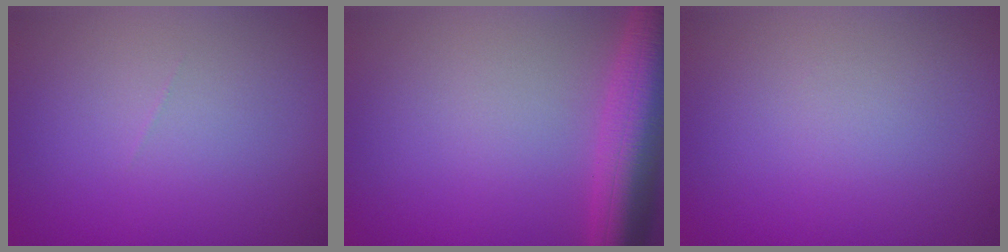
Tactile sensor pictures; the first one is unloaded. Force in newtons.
{"total": 7.6, "press": 7.6, "slide": 0.3}
{"total": 0.0}